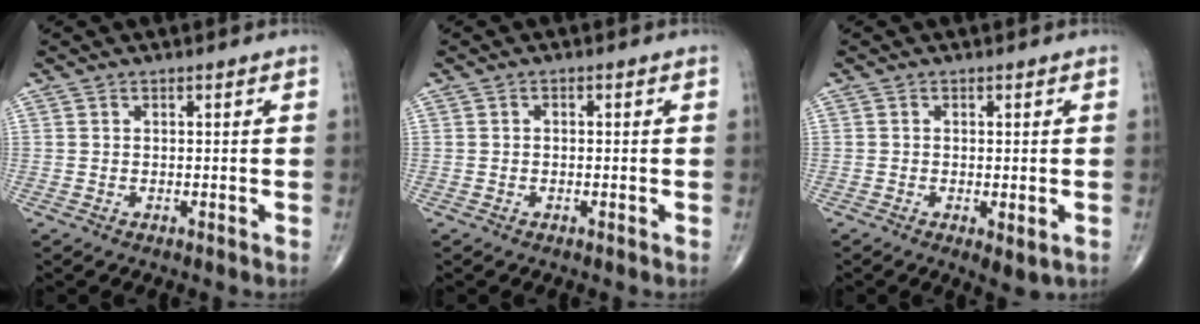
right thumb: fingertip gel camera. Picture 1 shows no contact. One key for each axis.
{"total": 0.6, "fx": -0.1, "fy": 0.5, "fz": 0.4, "tx": -0.006, "ty": 0.003, "tz": -0.005}
{"total": 3.4, "fx": -1.1, "fy": 1.3, "fz": 2.9, "tx": -0.046, "ty": -0.010, "tz": -0.014}